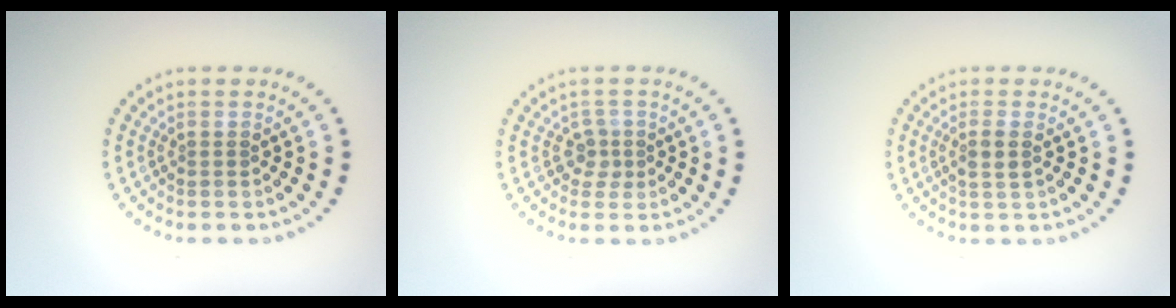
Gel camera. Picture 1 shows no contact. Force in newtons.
{"total": 1.8, "press": 1.3, "slide": 1.2}
{"total": 1.5, "press": 1.4, "slide": 0.6}